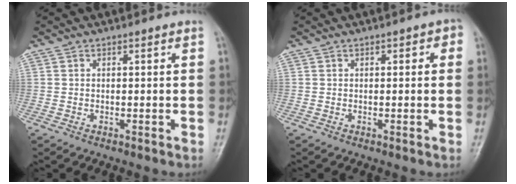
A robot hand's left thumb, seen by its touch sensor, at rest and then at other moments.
{"total": 2.4, "force": [0.6, 1.2, 2.0], "torque": [-0.010, 0.004, 0.001]}